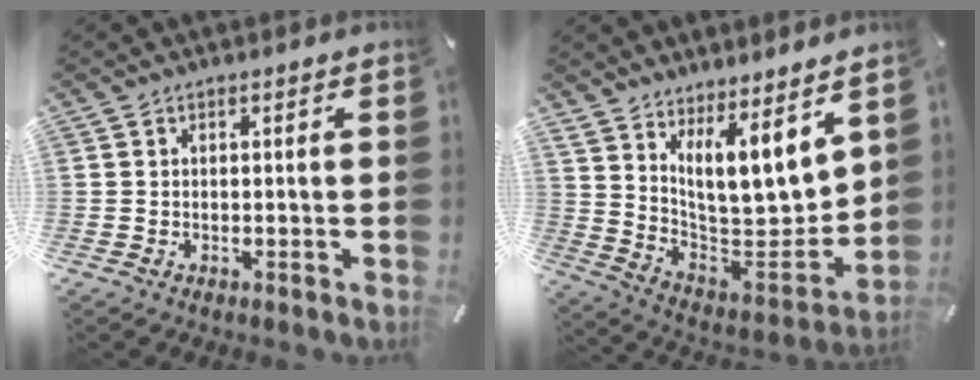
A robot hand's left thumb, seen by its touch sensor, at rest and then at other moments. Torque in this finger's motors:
{"motor_torque": [1.90, 1.70, 1.44, -1.33, 0.41]}